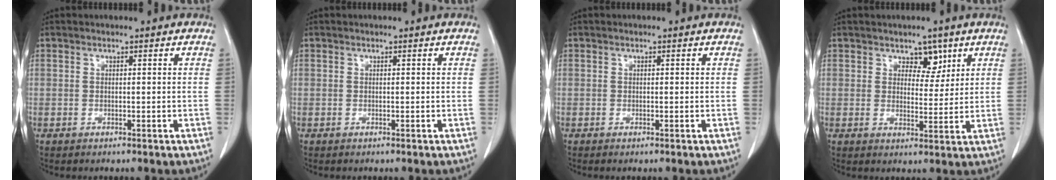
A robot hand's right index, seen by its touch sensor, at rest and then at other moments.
{"total": 0.0}
{"total": 0.7, "force": [-0.2, 0.3, 0.6], "torque": [-0.018, -0.001, -0.001]}
{"total": 4.9, "force": [2.8, 3.1, 2.6], "torque": [-0.034, 0.005, 0.049]}